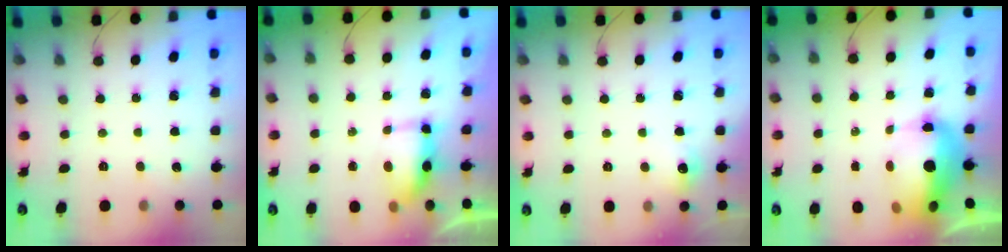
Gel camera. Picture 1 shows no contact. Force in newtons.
{"total": 6.7, "press": 6.7, "slide": 0.5}
{"total": 5.2, "press": 5.0, "slide": 1.3}
{"total": 13.1, "press": 12.8, "slide": 2.8}